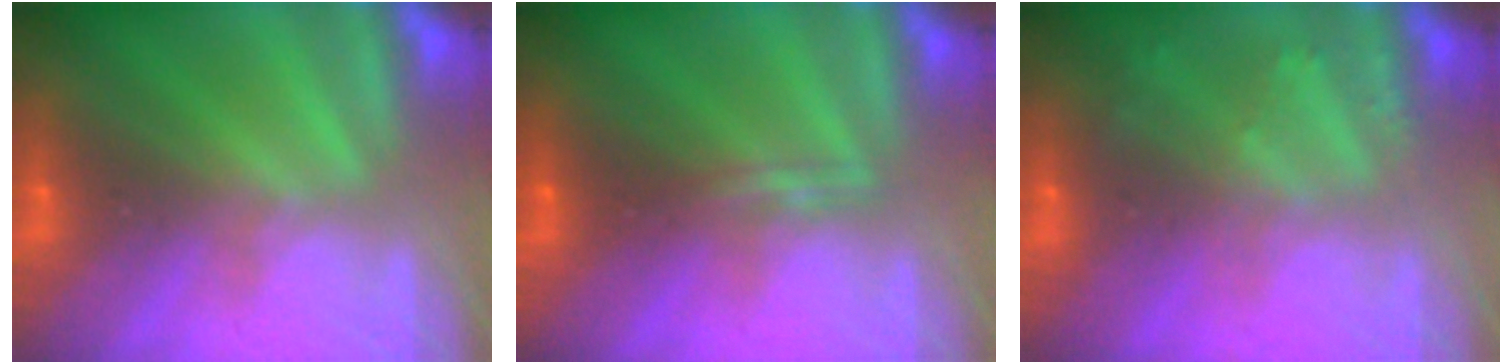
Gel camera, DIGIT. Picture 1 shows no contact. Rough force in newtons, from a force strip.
{"total": 2.2}
{"total": 2.2}